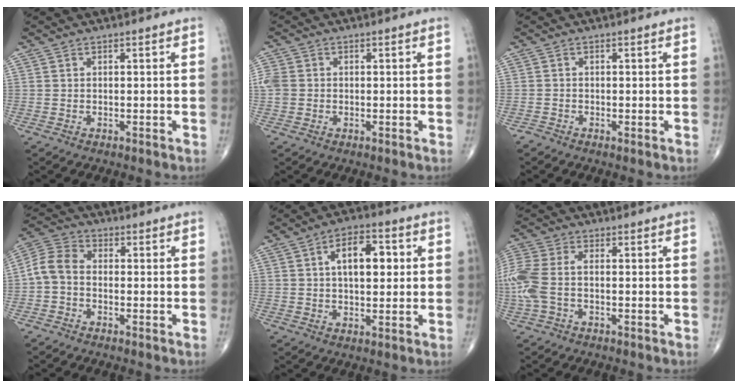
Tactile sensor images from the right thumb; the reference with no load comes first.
{"total": 3.6, "force": [-0.1, 3.1, 1.8], "torque": [-0.044, 0.008, -0.001]}
{"total": 0.7, "force": [-0.5, 0.2, 0.4], "torque": [-0.007, -0.003, -0.016]}
{"total": 6.1, "force": [-1.0, 4.3, 4.2], "torque": [-0.077, 0.021, -0.037]}
{"total": 9.6, "force": [2.1, 5.0, 7.9], "torque": [-0.102, 0.009, 0.030]}
{"total": 9.3, "force": [-1.0, 5.1, 7.8], "torque": [-0.218, 0.019, -0.020]}